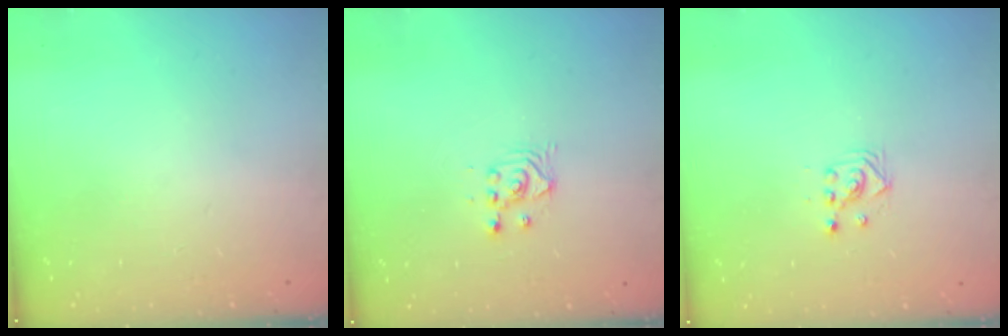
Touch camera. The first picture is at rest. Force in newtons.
{"total": 2.4, "press": 2.4, "slide": 0.2}
{"total": 3.0, "press": 3.0, "slide": 0.4}